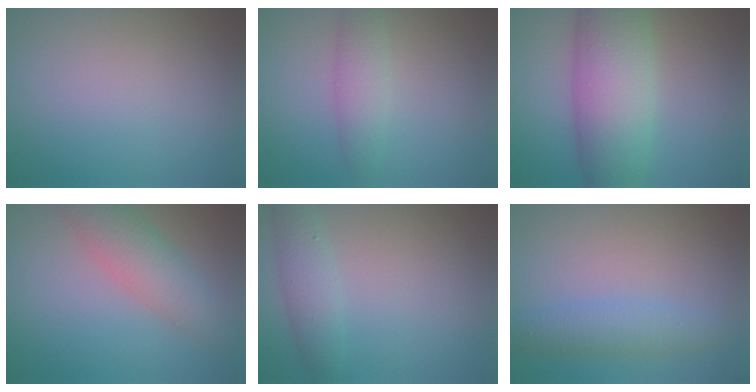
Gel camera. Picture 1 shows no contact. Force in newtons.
{"total": 2.7, "press": 2.7, "slide": 0.1}
{"total": 8.9, "press": 8.9, "slide": 0.1}
{"total": 4.5, "press": 4.5, "slide": 0.1}
{"total": 2.7, "press": 2.7, "slide": 0.1}
{"total": 2.8, "press": 2.8, "slide": 0.0}